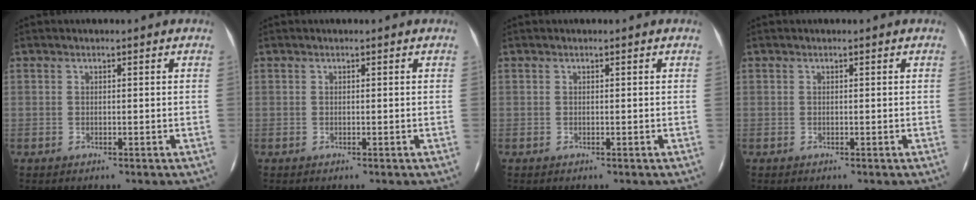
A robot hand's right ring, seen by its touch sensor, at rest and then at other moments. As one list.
[{"total": 0.0}, {"total": 0.0}, {"total": 0.0}]